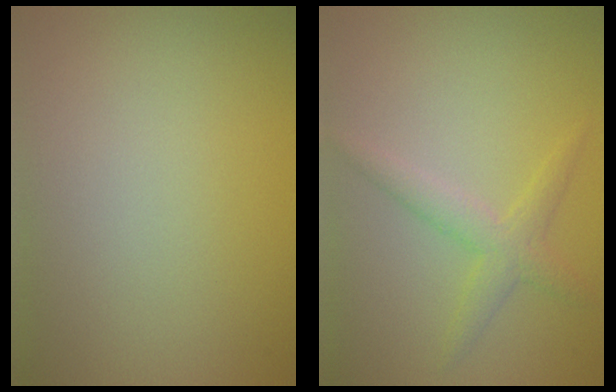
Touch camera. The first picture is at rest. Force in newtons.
{"total": 2.3, "press": 2.3, "slide": 0.2}